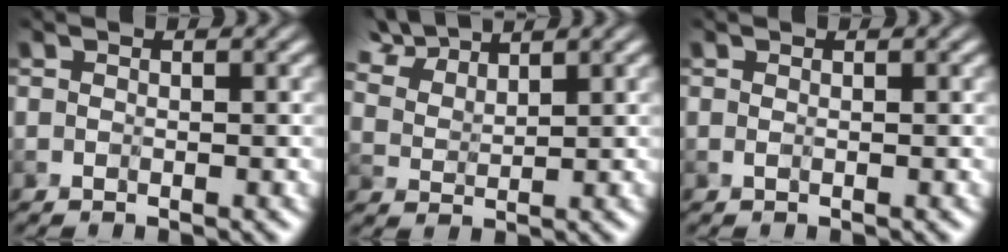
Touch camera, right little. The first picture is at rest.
{"total": 5.8, "force": [4.6, 2.4, 2.6], "torque": [-0.067, 0.014, 0.088]}
{"total": 0.0}